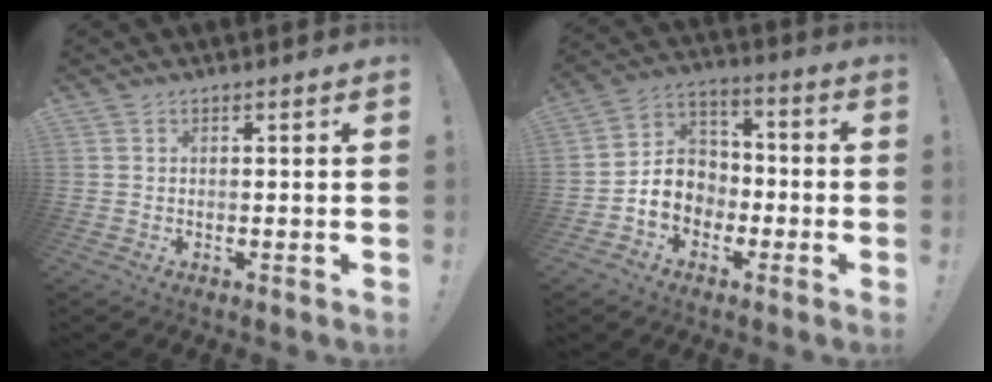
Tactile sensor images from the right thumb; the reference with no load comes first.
{"total": 10.7, "force": [-3.8, 9.2, 4.1], "torque": [-0.069, 0.023, -0.061]}